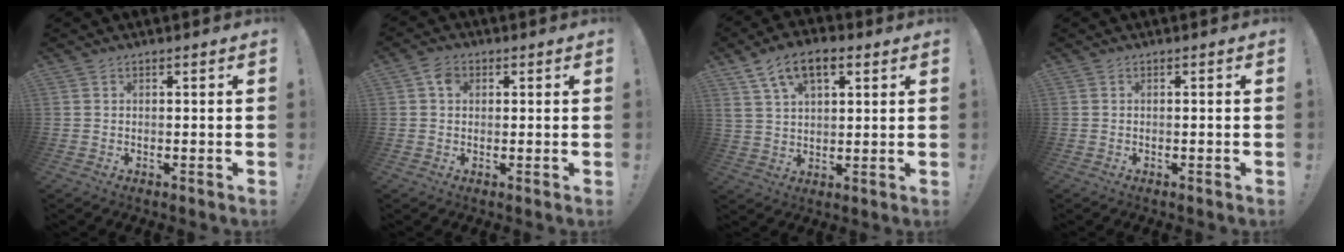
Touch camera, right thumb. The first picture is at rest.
{"total": 3.7, "force": [0.9, 2.9, 2.1], "torque": [-0.030, 0.002, 0.014]}
{"total": 11.0, "force": [5.4, 5.8, 7.6], "torque": [-0.128, -0.006, 0.105]}
{"total": 0.0}